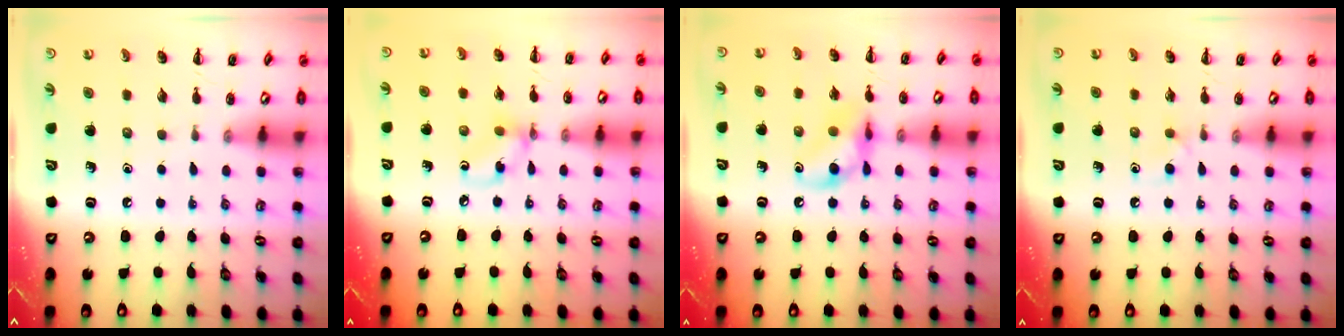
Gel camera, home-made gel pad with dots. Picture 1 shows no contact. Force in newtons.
{"total": 4.8, "press": 4.7, "slide": 0.5}
{"total": 11.5, "press": 11.4, "slide": 1.8}
{"total": 3.7, "press": 3.5, "slide": 1.4}